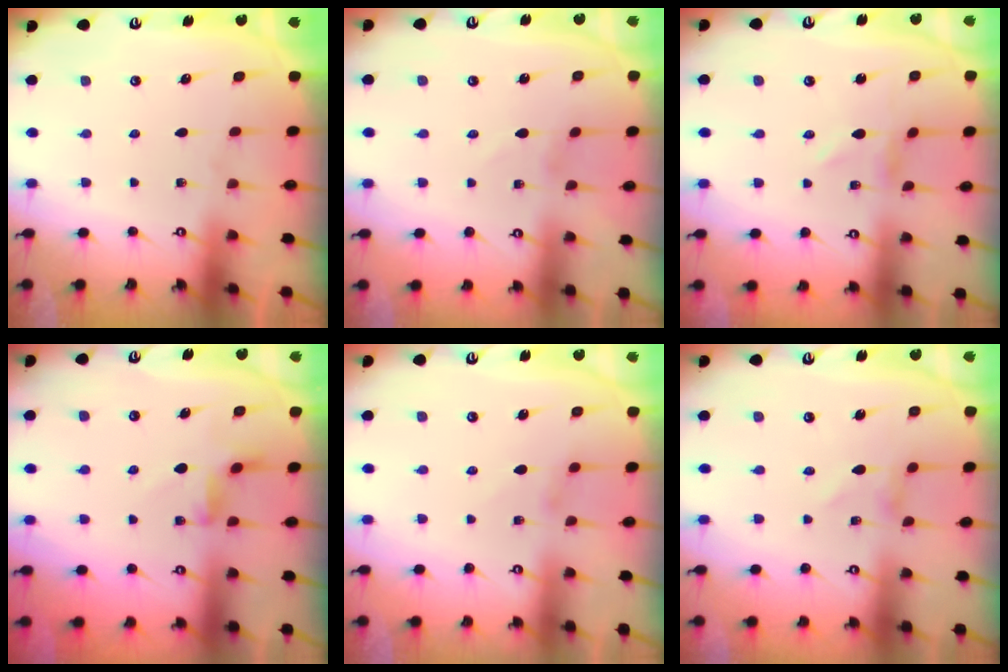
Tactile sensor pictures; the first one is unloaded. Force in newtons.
{"total": 1.2, "press": 1.2, "slide": 0.1}
{"total": 0.0}
{"total": 2.9, "press": 2.8, "slide": 0.5}
{"total": 1.6, "press": 1.5, "slide": 0.4}
{"total": 0.8, "press": 0.8, "slide": 0.1}